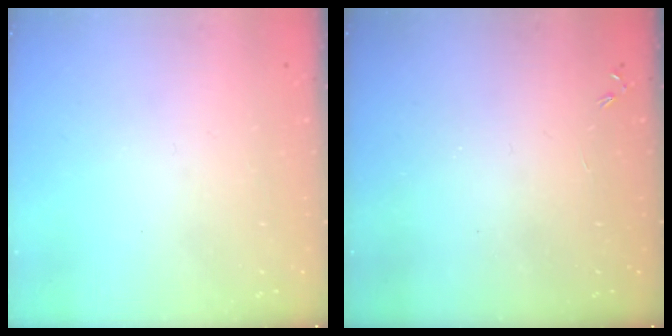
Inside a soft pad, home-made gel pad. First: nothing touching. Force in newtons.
{"total": 0.0}